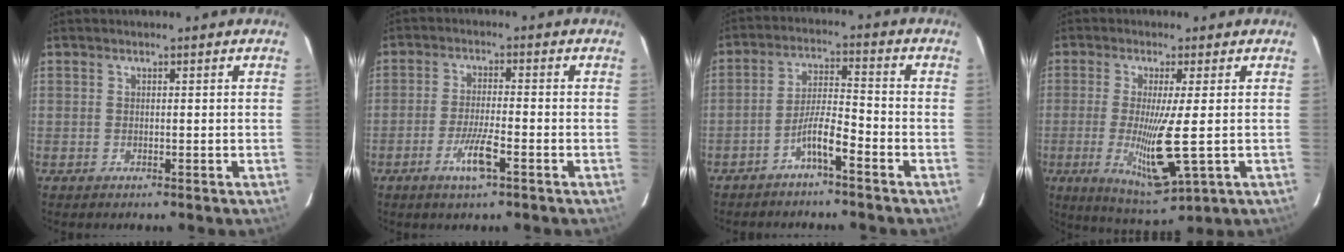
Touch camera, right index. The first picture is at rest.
{"total": 5.4, "force": [-2.7, 0.4, 4.7], "torque": [-0.089, -0.006, -0.050]}
{"total": 5.6, "force": [-3.6, 0.2, 4.3], "torque": [-0.079, 0.011, -0.071]}
{"total": 10.0, "force": [-1.4, 0.6, 9.8], "torque": [-0.183, -0.033, -0.023]}